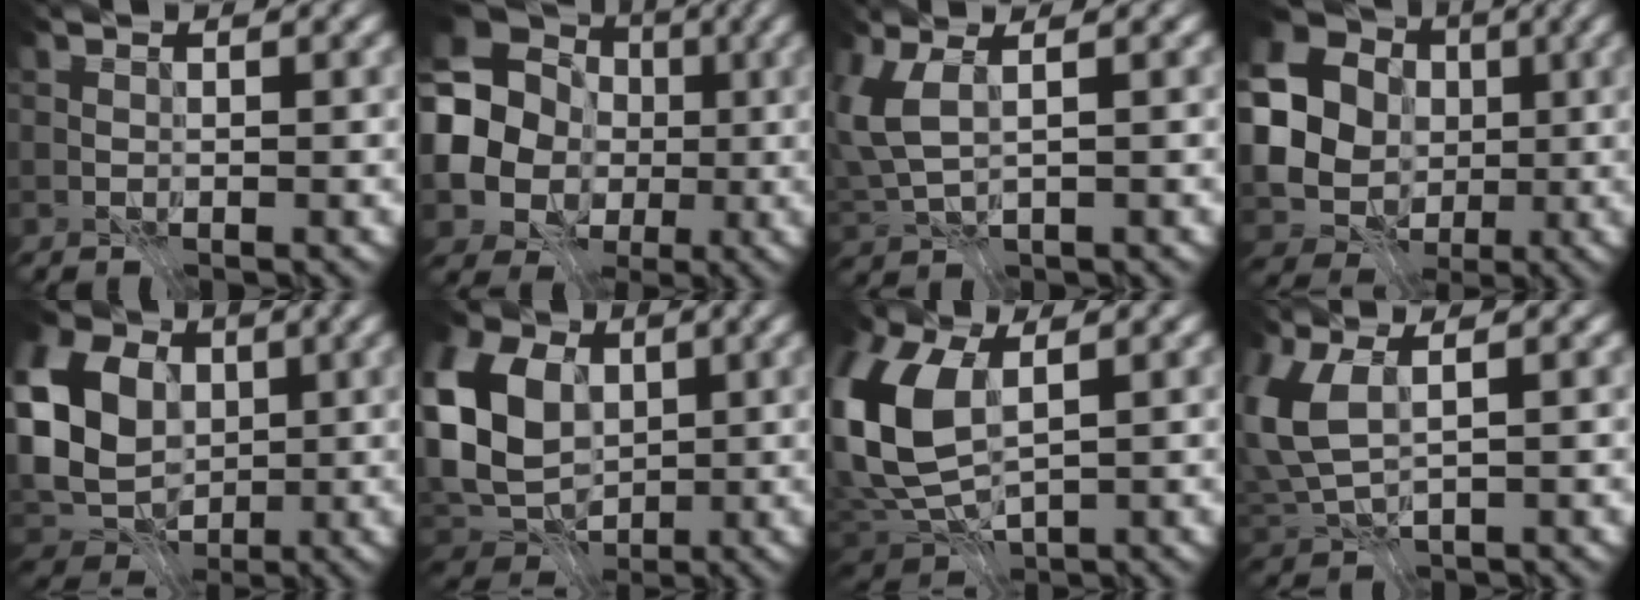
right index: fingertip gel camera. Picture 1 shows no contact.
{"total": 14.2, "force": [-0.1, 13.0, 5.6], "torque": [-0.148, 0.000, -0.033]}
{"total": 4.0, "force": [1.2, 1.5, 3.5], "torque": [-0.095, 0.005, 0.025]}
{"total": 20.1, "force": [1.1, 18.7, 7.2], "torque": [-0.186, -0.013, -0.017]}
{"total": 12.1, "force": [1.8, 9.2, 7.6], "torque": [-0.174, 0.011, 0.038]}
{"total": 10.1, "force": [1.0, 7.5, 6.7], "torque": [-0.167, 0.012, -0.001]}
{"total": 10.3, "force": [1.1, 6.0, 8.3], "torque": [-0.223, 0.002, 0.014]}
{"total": 5.4, "force": [1.1, 2.6, 4.6], "torque": [-0.122, 0.003, 0.021]}